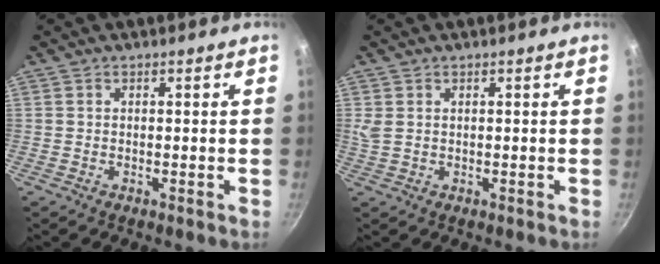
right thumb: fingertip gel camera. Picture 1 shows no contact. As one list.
[{"total": 1.7, "force": [0.6, 1.1, 1.2], "torque": [-0.034, 0.005, 0.018]}]